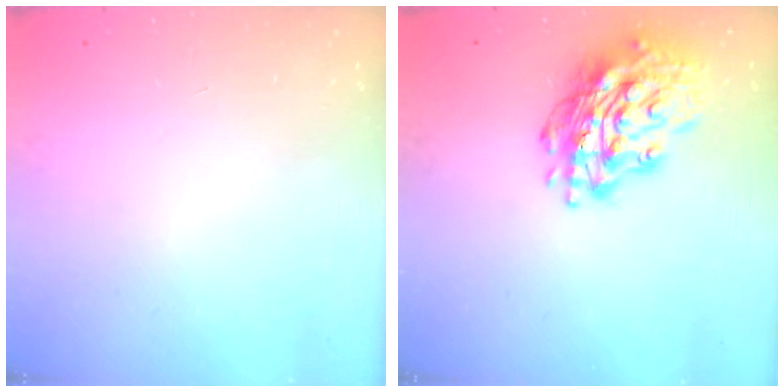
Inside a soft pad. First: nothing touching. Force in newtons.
{"total": 19.1, "press": 19.0, "slide": 1.9}